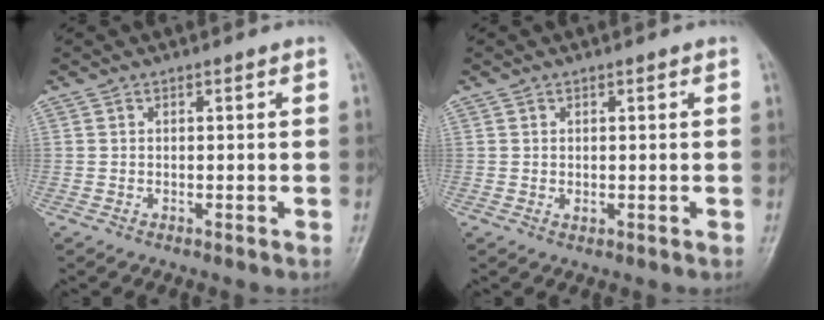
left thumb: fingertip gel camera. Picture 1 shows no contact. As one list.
[{"total": 1.0, "force": [0.1, 0.7, 0.8], "torque": [-0.008, -0.002, 0.003]}]